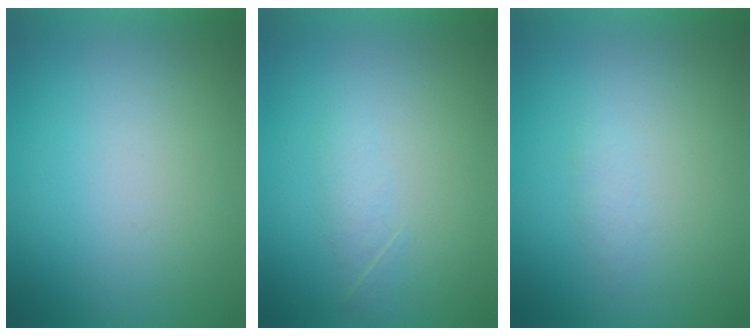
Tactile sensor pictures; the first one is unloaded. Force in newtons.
{"total": 1.8}
{"total": 1.2}